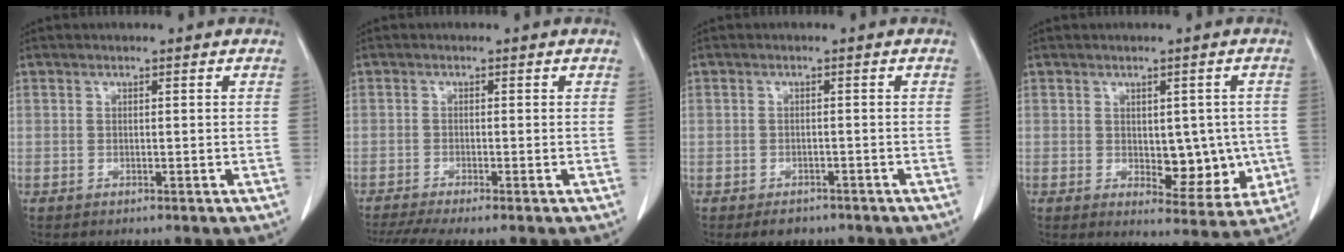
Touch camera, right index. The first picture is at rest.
{"total": 4.6, "force": [-3.2, 0.3, 3.2], "torque": [-0.060, -0.005, -0.057]}
{"total": 2.8, "force": [-1.9, 1.9, 0.8], "torque": [-0.008, 0.002, -0.021]}
{"total": 7.9, "force": [-0.5, 4.4, 6.6], "torque": [-0.063, 0.001, 0.008]}